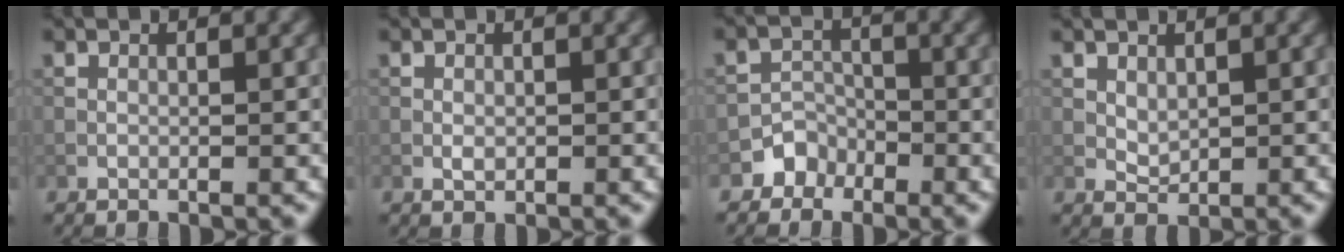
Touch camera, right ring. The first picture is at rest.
{"total": 0.8, "force": [-0.1, 0.6, 0.5], "torque": [-0.008, -0.001, -0.003]}
{"total": 2.1, "force": [-1.5, 1.5, 0.0], "torque": [0.013, 0.010, -0.027]}
{"total": 1.3, "force": [0.5, 0.9, 0.8], "torque": [-0.018, -0.004, 0.015]}